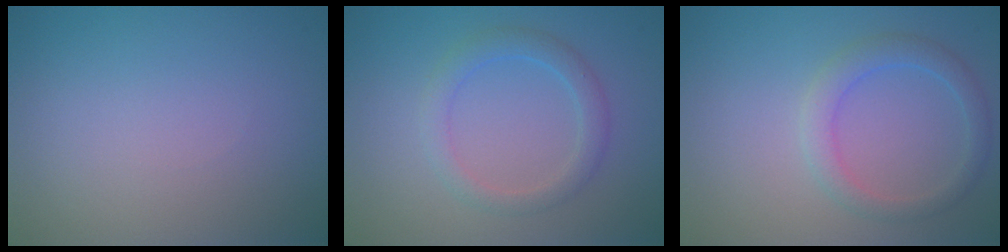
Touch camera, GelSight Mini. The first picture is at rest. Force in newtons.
{"total": 2.4, "press": 2.4, "slide": 0.1}
{"total": 2.5, "press": 2.5, "slide": 0.3}